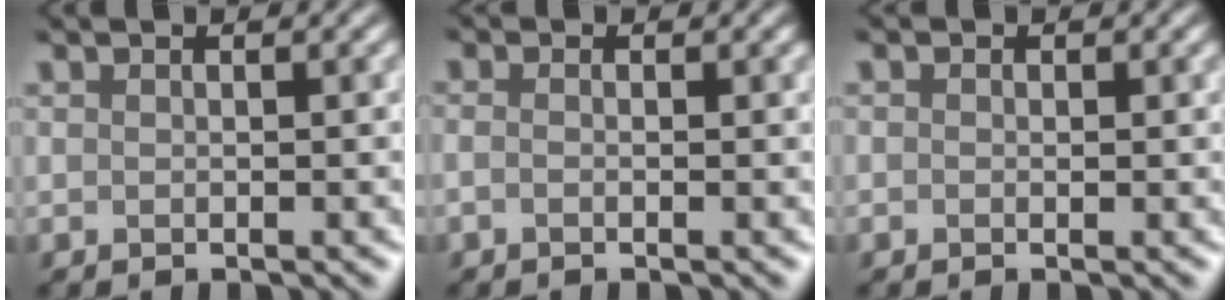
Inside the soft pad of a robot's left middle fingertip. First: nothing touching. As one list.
[{"total": 1.2, "force": [-0.9, -0.6, -0.4], "torque": [-0.002, -0.008, -0.004]}, {"total": 0.8, "force": [-0.4, -0.5, -0.6], "torque": [0.001, 0.001, 0.003]}]